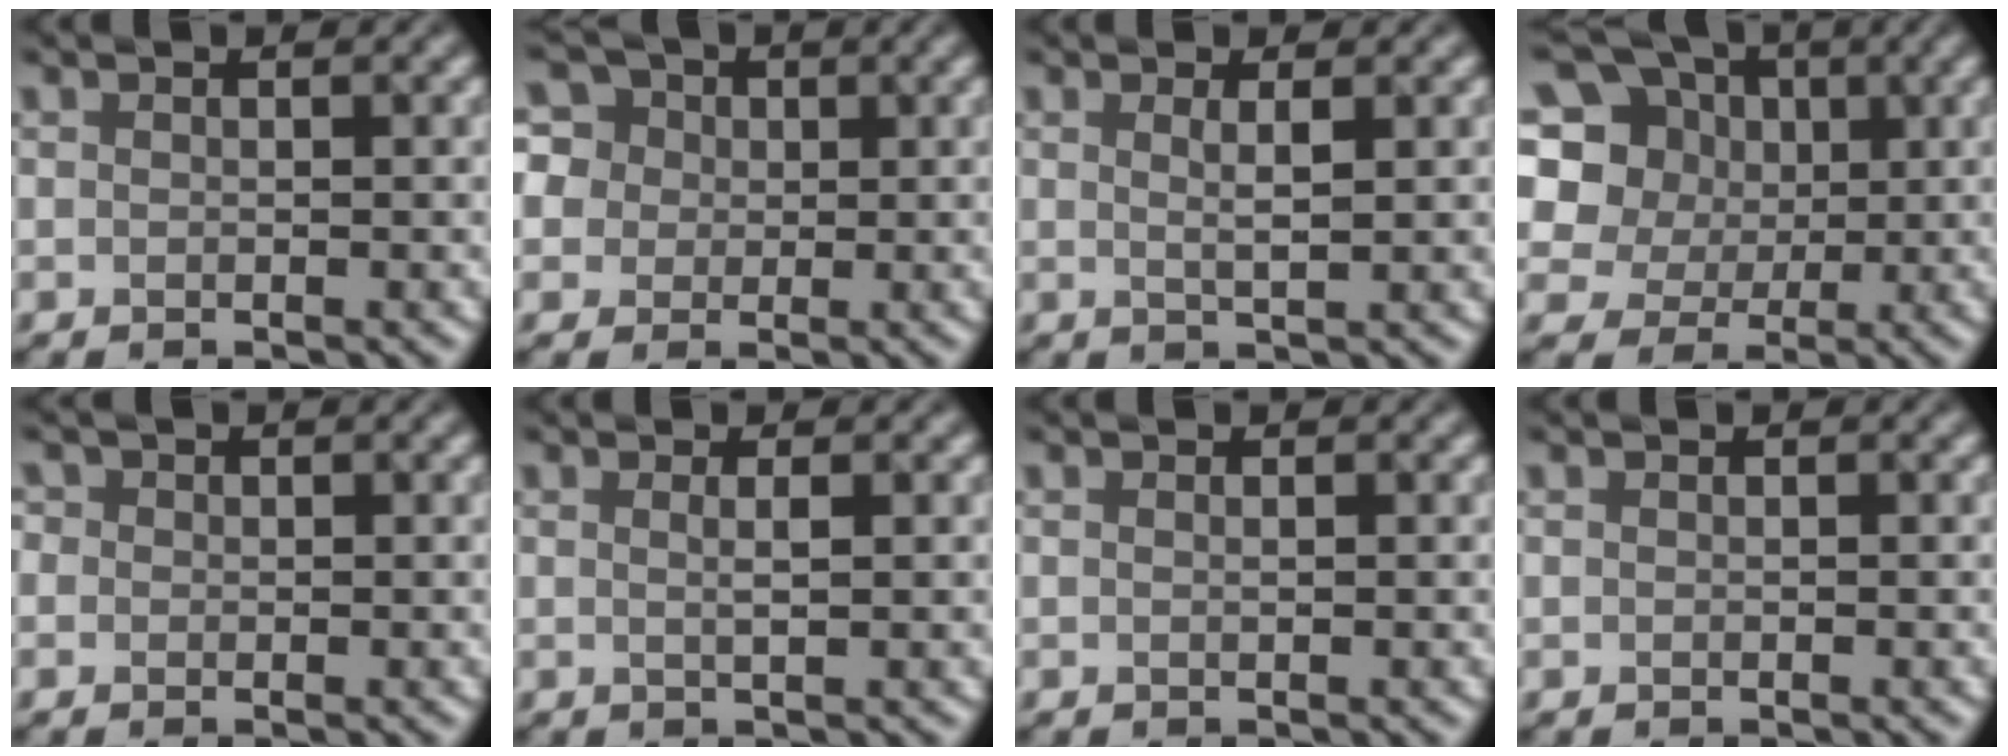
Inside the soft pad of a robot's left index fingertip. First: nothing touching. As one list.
[{"total": 10.7, "force": [5.3, 7.9, 4.9], "torque": [-0.110, 0.040, 0.059]}, {"total": 1.7, "force": [0.5, 0.4, 1.5], "torque": [-0.026, -0.003, 0.004]}, {"total": 11.9, "force": [4.3, 9.5, 5.7], "torque": [-0.138, 0.036, 0.058]}, {"total": 1.3, "force": [0.3, 1.2, 0.4], "torque": [-0.005, 0.005, -0.013]}, {"total": 1.2, "force": [0.2, 0.3, 1.1], "torque": [-0.018, 0.000, -0.002]}, {"total": 0.0}, {"total": 0.0}]